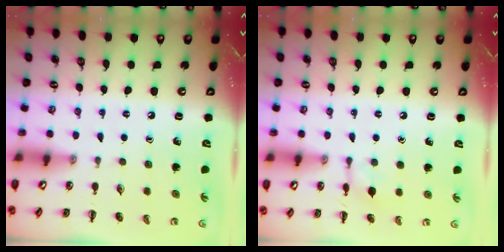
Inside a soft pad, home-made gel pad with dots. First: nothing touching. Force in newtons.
{"total": 4.8, "press": 4.6, "slide": 1.2}